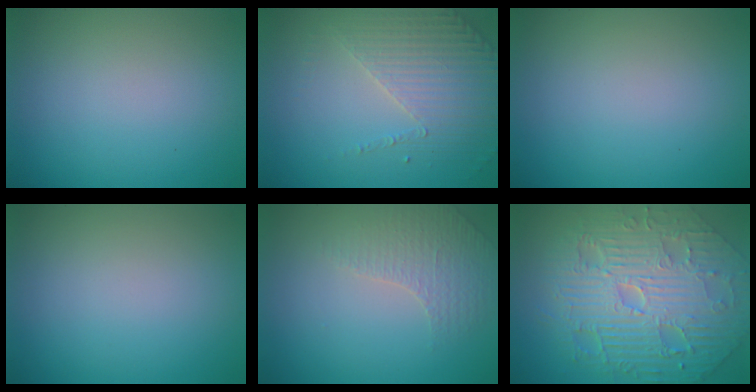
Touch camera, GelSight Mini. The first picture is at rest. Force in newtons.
{"total": 4.4, "press": 3.2, "slide": 3.0}
{"total": 0.0}
{"total": 0.0}
{"total": 1.5, "press": 1.2, "slide": 0.8}
{"total": 11.7, "press": 7.5, "slide": 9.0}